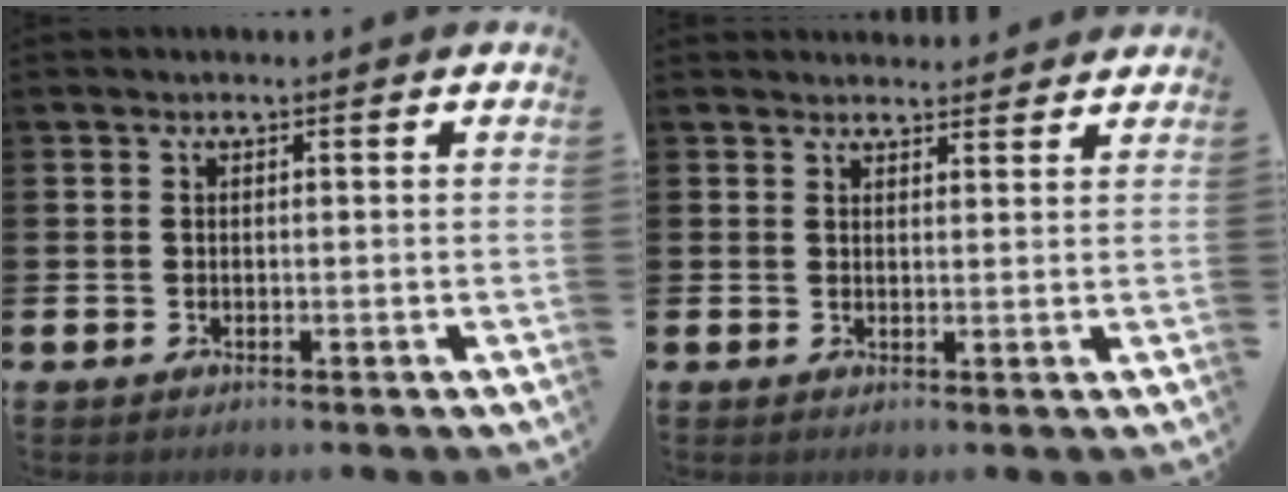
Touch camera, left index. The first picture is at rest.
{"total": 2.4, "force": [2.4, 0.4, -0.2], "torque": [0.010, -0.015, 0.041]}